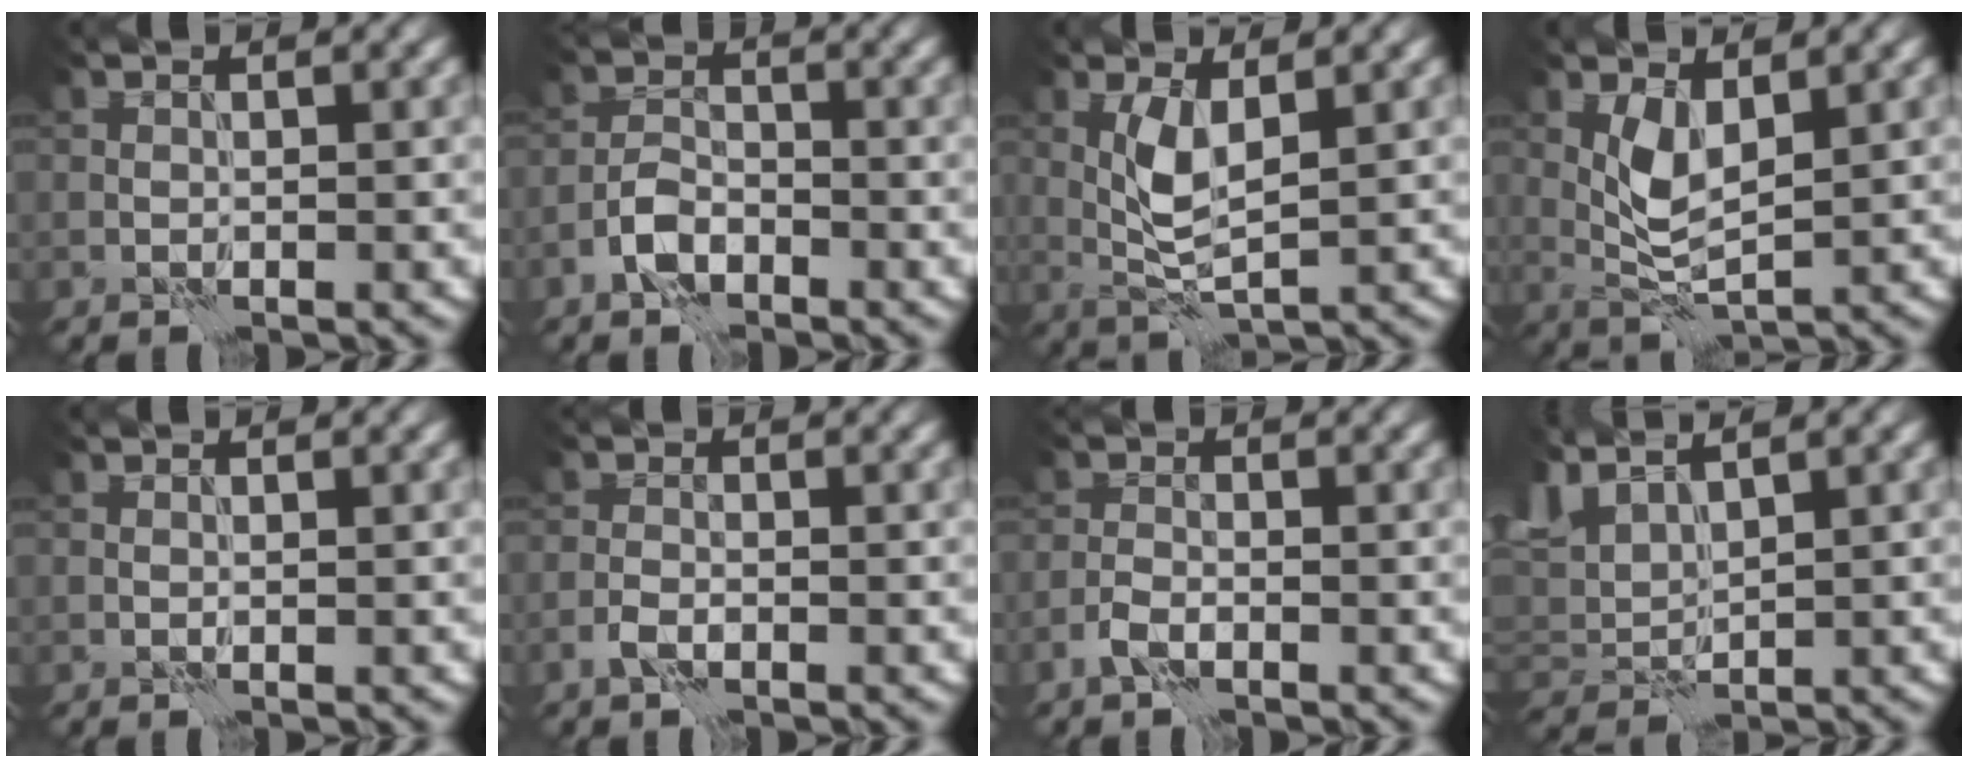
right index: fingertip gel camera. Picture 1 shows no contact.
{"total": 2.9, "force": [-1.8, 1.5, 1.7], "torque": [-0.029, 0.007, -0.042]}
{"total": 3.5, "force": [0.8, 1.0, 3.3], "torque": [-0.072, 0.000, 0.018]}
{"total": 3.3, "force": [1.1, 1.2, 2.8], "torque": [-0.064, -0.005, 0.025]}
{"total": 0.0}
{"total": 1.4, "force": [-0.9, 0.6, 0.9], "torque": [-0.019, 0.003, -0.024]}
{"total": 1.6, "force": [-1.1, 0.6, 1.0], "torque": [-0.021, 0.004, -0.029]}
{"total": 4.1, "force": [3.3, 1.2, 2.0], "torque": [-0.060, 0.008, 0.066]}